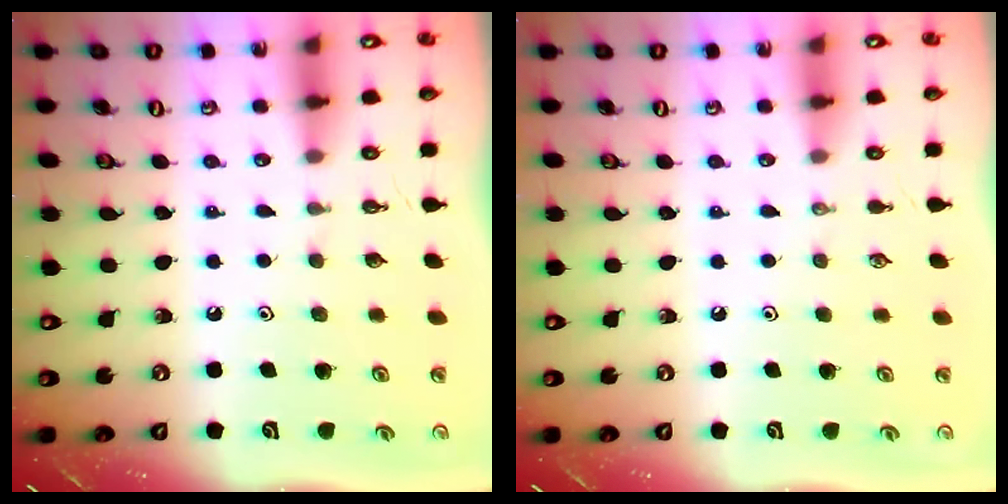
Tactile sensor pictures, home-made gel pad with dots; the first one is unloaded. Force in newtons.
{"total": 0.0}